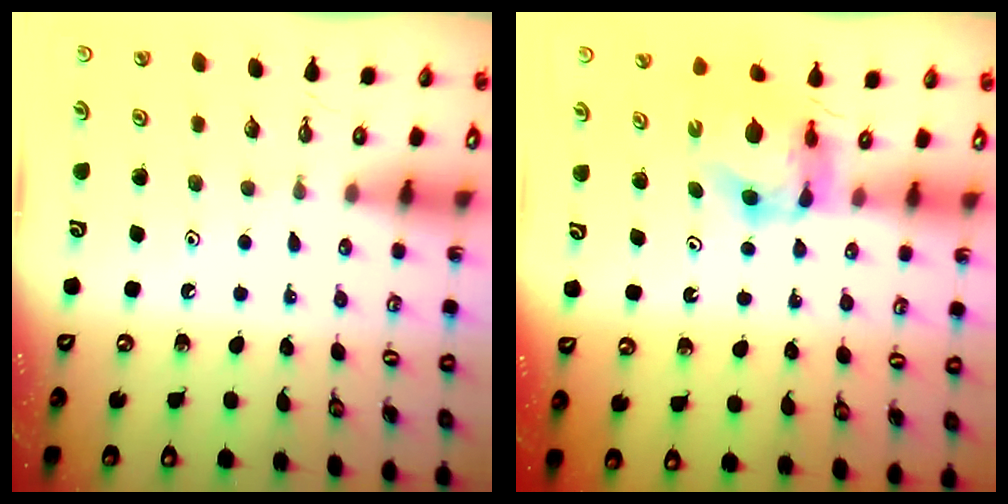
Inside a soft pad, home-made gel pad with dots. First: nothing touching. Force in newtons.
{"total": 5.2, "press": 5.2, "slide": 0.4}